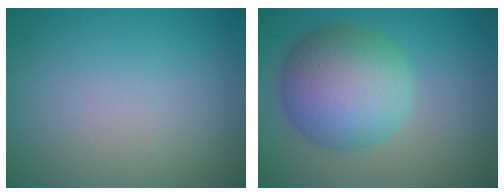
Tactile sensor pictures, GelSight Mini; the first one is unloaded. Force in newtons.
{"total": 8.7, "press": 8.6, "slide": 0.2}